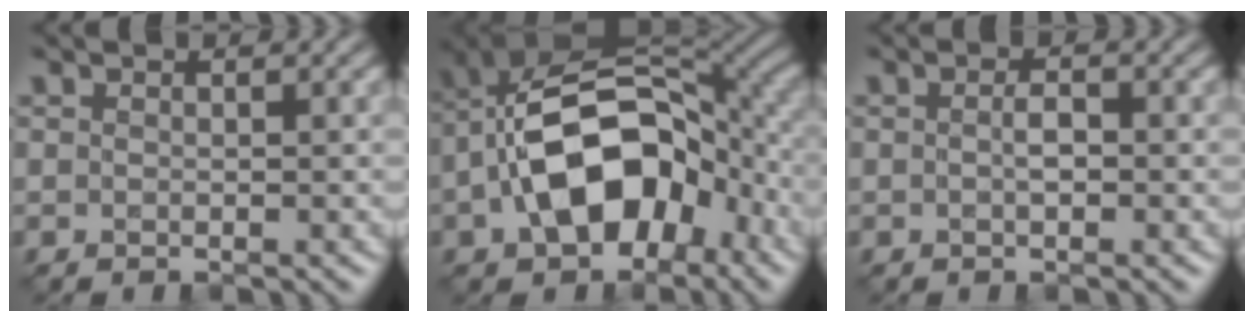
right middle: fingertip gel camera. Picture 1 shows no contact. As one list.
[{"total": 14.1, "force": [-3.1, 8.8, 10.6], "torque": [-0.188, -0.001, -0.067]}, {"total": 1.4, "force": [-0.4, 0.6, 1.2], "torque": [-0.026, 0.001, -0.008]}]